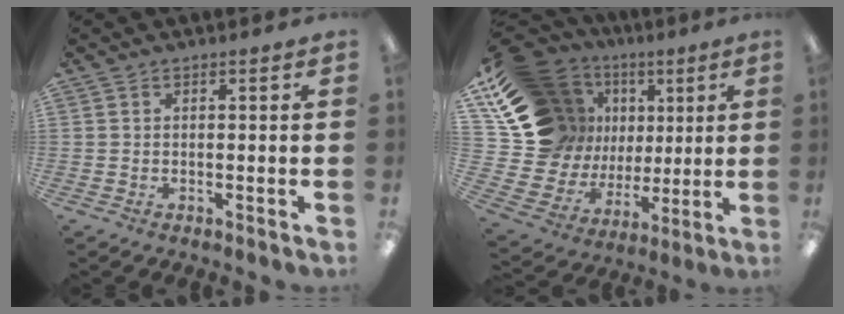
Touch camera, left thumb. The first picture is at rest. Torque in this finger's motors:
{"motor_torque": [2.00, 1.83, 0.07, -0.27, 0.14]}